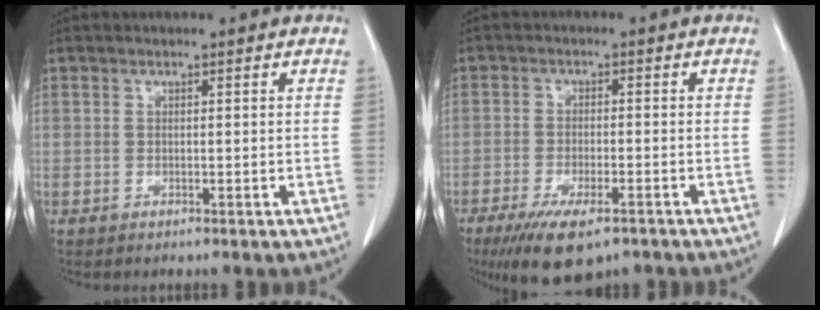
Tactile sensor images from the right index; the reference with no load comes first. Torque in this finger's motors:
{"motor_torque": [1.25, -0.89, 0.51, 0.12]}